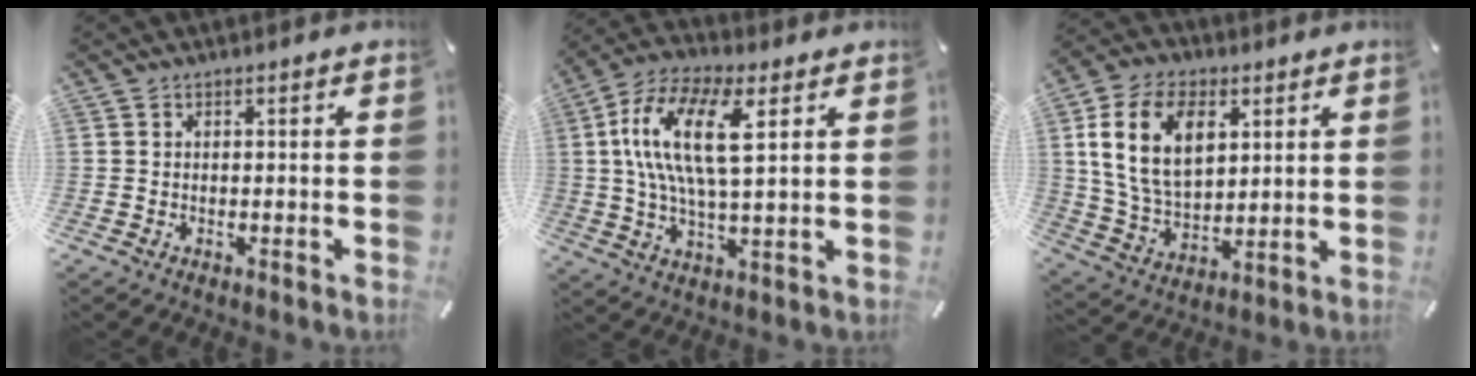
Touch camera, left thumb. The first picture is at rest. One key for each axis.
{"total": 15.3, "fx": 4.5, "fy": 6.0, "fz": 13.3, "tx": -0.287, "ty": 0.002, "tz": 0.074}
{"total": 15.7, "fx": 5.4, "fy": 10.2, "fz": 10.5, "tx": -0.224, "ty": -0.002, "tz": 0.096}